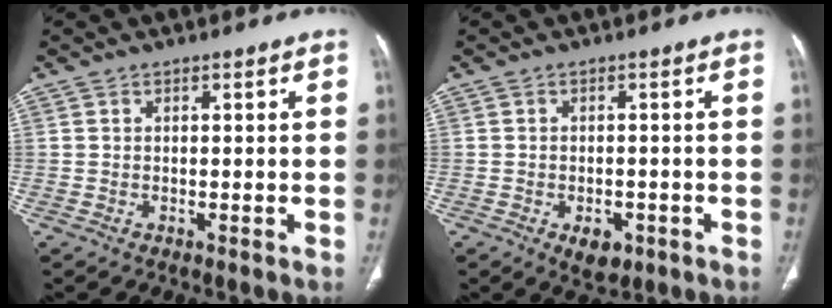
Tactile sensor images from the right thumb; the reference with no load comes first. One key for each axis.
{"total": 4.4, "fx": -2.0, "fy": 2.7, "fz": 2.9, "tx": -0.032, "ty": 0.005, "tz": -0.021}